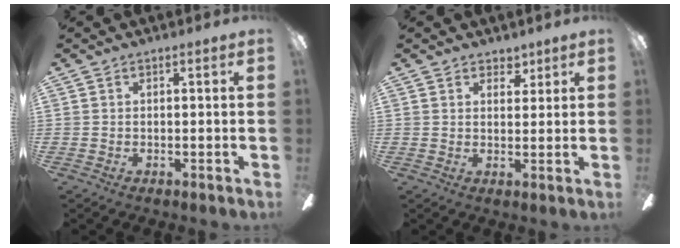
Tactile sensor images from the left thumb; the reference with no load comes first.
{"total": 3.7, "force": [2.8, 2.3, 0.5], "torque": [0.006, -0.015, 0.049]}